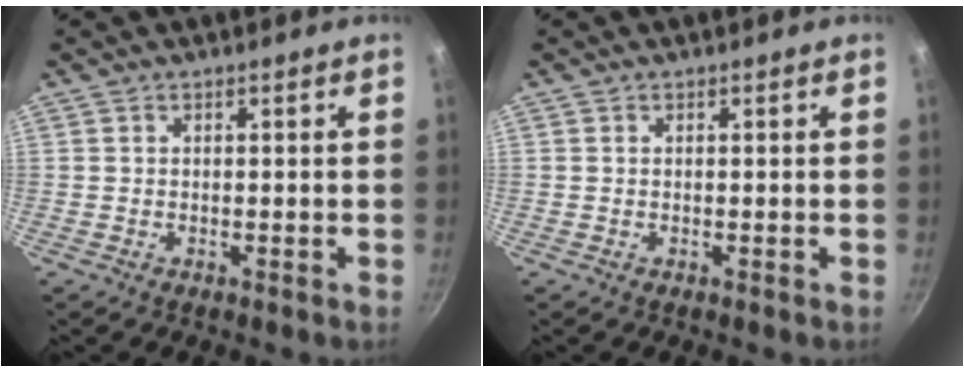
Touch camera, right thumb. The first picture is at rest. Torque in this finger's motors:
{"motor_torque": [-0.02, 0.17, 0.25, 0.09, -0.02]}